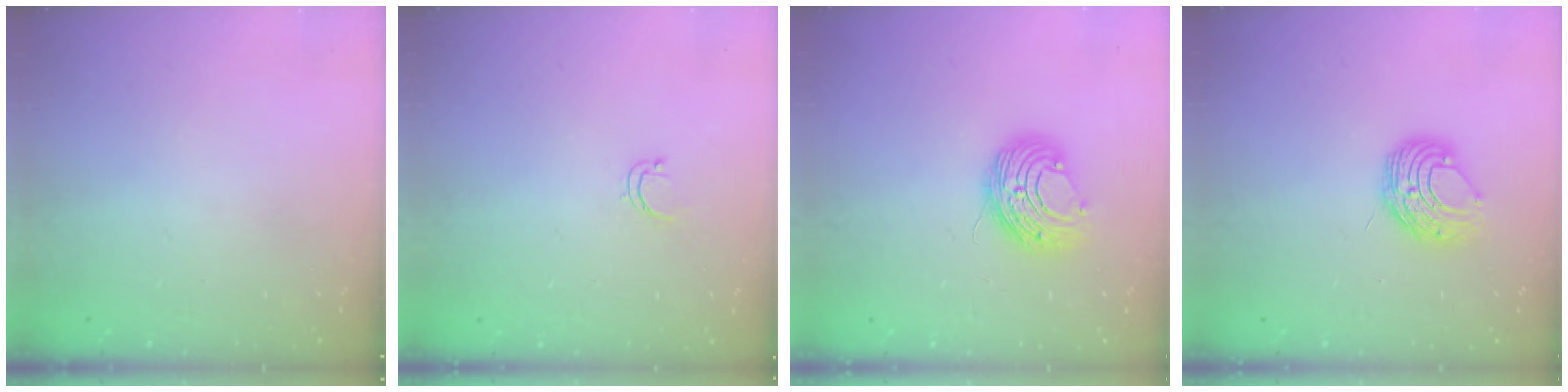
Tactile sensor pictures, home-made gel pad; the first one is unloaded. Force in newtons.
{"total": 3.5, "press": 3.5, "slide": 0.5}
{"total": 8.8, "press": 8.8, "slide": 0.3}
{"total": 8.8, "press": 8.8, "slide": 0.8}